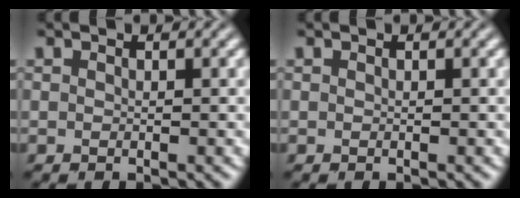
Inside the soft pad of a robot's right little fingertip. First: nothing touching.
{"total": 0.0}